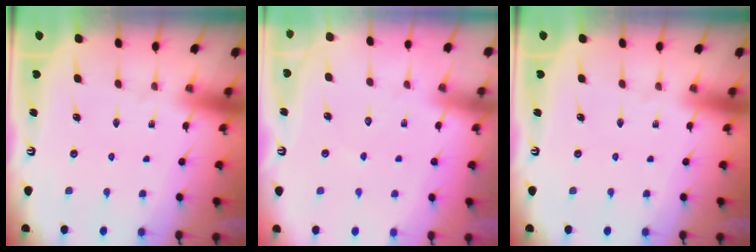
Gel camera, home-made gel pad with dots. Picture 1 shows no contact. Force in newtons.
{"total": 4.9, "press": 4.9, "slide": 0.7}
{"total": 0.0}